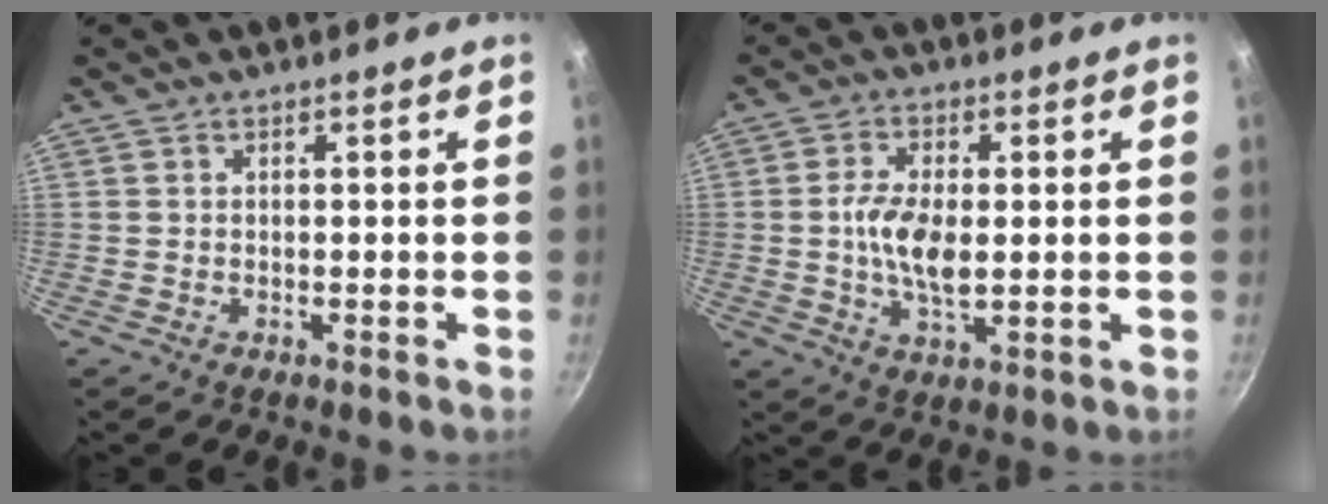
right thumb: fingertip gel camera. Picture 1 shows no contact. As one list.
[{"total": 8.4, "force": [0.2, 3.8, 7.4], "torque": [-0.145, -0.005, 0.003]}]